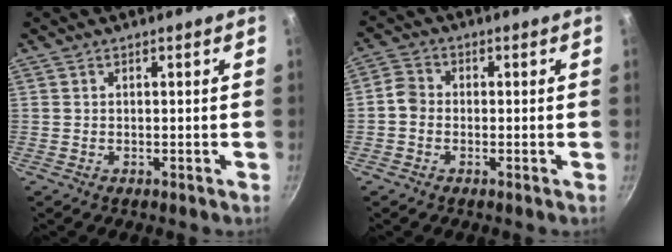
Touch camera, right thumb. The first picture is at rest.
{"total": 3.5, "force": [-0.8, 3.0, 1.7], "torque": [-0.027, 0.015, -0.028]}